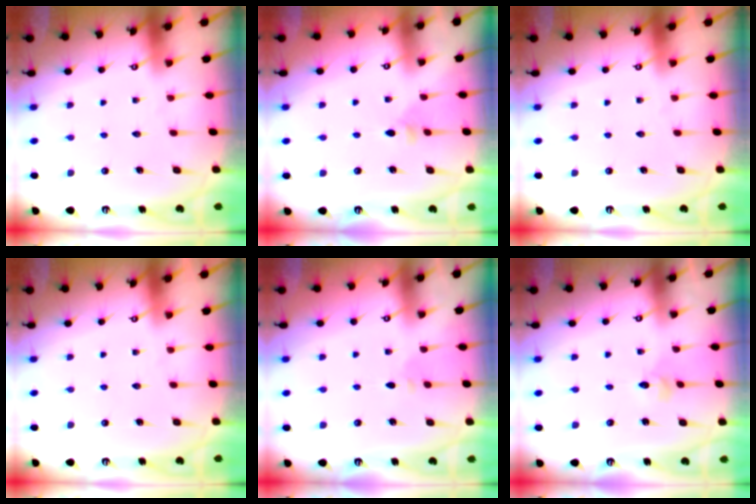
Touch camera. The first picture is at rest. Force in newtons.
{"total": 3.2, "press": 3.1, "slide": 0.6}
{"total": 0.0}
{"total": 0.0}
{"total": 2.8, "press": 2.7, "slide": 0.7}
{"total": 2.2, "press": 2.2, "slide": 0.2}